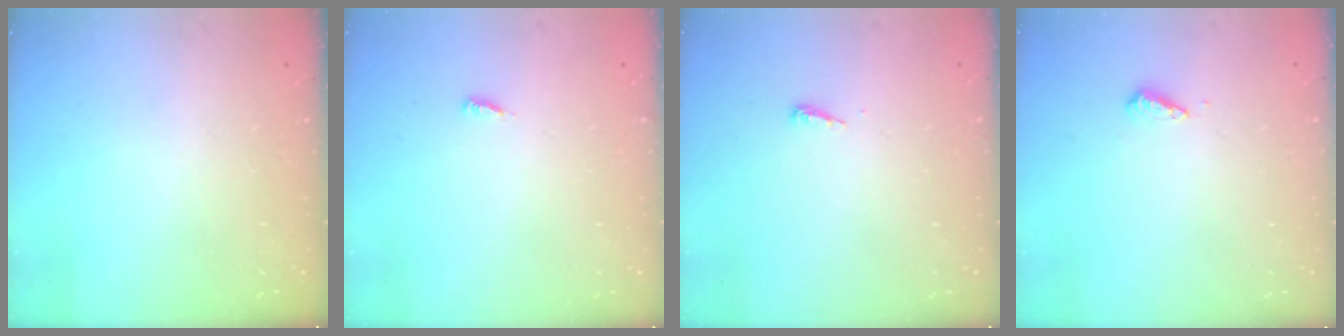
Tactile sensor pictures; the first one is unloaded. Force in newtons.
{"total": 2.6, "press": 2.6, "slide": 0.3}
{"total": 4.0, "press": 4.0, "slide": 0.5}
{"total": 3.1, "press": 3.0, "slide": 0.7}